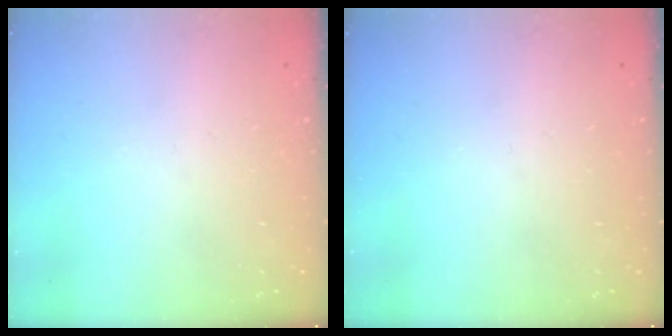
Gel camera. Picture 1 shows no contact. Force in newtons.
{"total": 0.0}